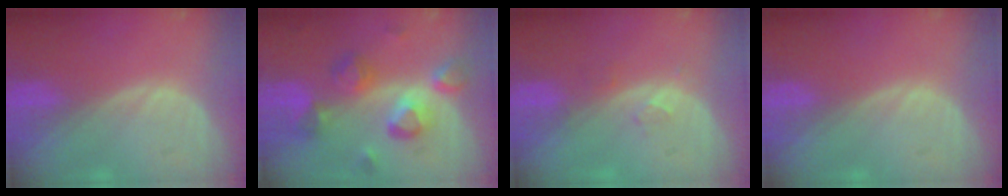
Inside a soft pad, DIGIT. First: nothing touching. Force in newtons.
{"total": 9.3, "press": 8.2, "slide": 4.3}
{"total": 1.9, "press": 1.6, "slide": 1.0}
{"total": 0.0}